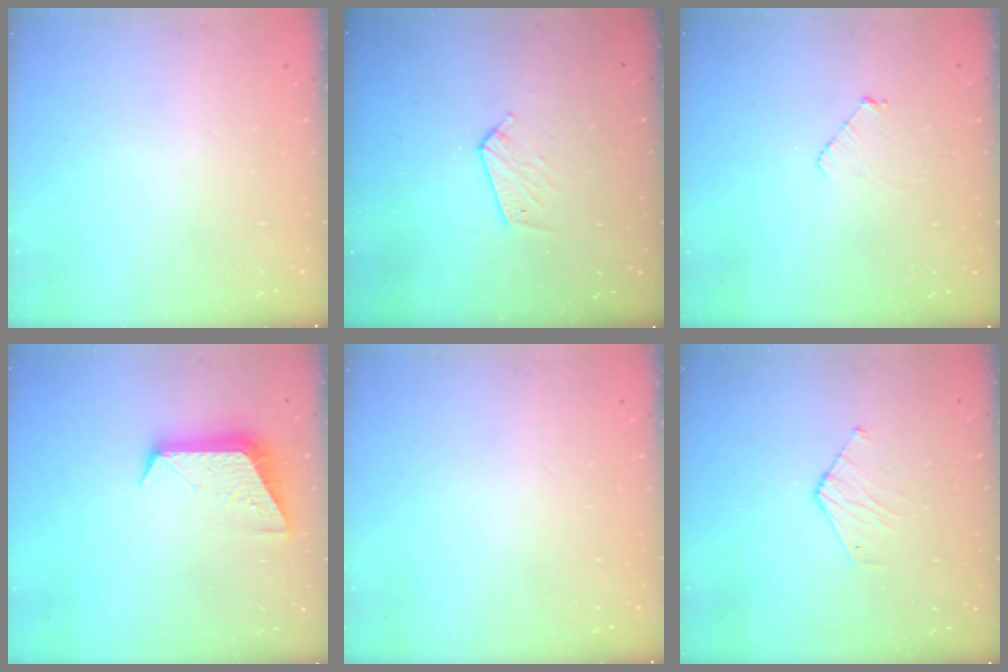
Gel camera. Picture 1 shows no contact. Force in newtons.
{"total": 5.4, "press": 5.3, "slide": 0.5}
{"total": 3.8, "press": 3.8, "slide": 0.3}
{"total": 9.7, "press": 9.6, "slide": 0.6}
{"total": 0.0}
{"total": 3.5, "press": 3.5, "slide": 0.3}